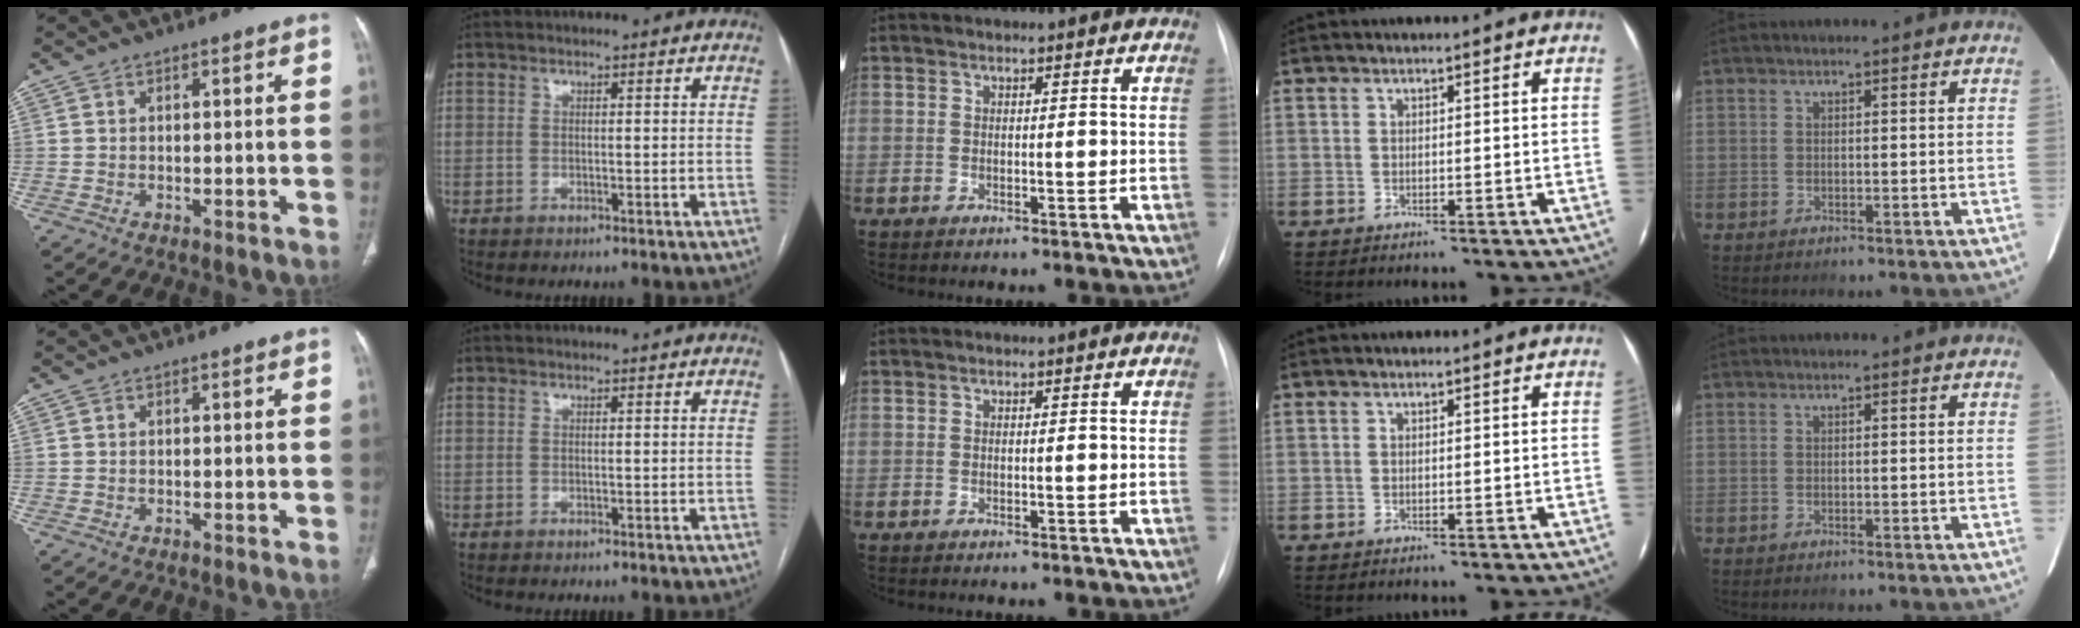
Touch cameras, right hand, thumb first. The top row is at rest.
{}